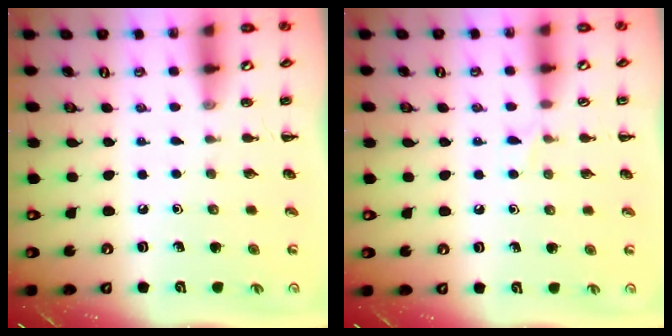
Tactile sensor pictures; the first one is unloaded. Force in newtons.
{"total": 3.9, "press": 3.7, "slide": 1.2}